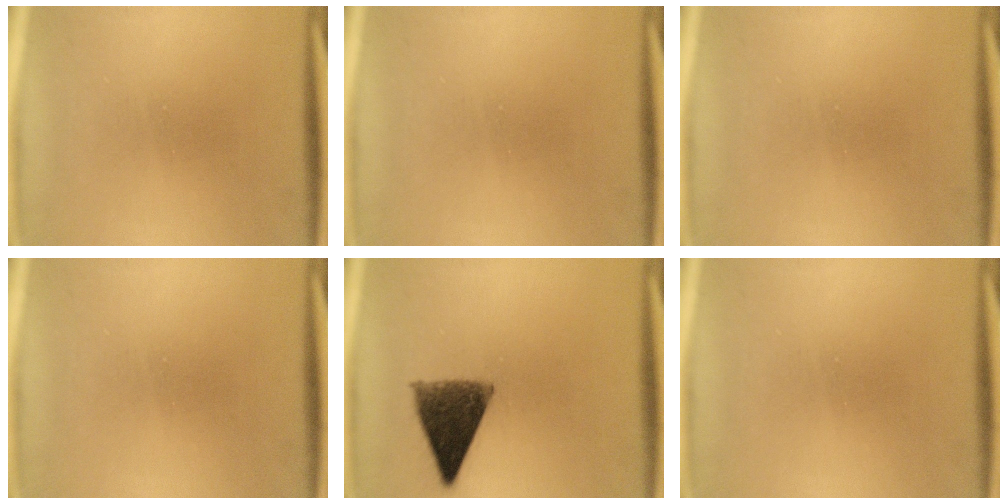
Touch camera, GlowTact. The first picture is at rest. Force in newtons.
{"total": 0.0}
{"total": 0.0}
{"total": 0.0}
{"total": 10.1}
{"total": 0.0}